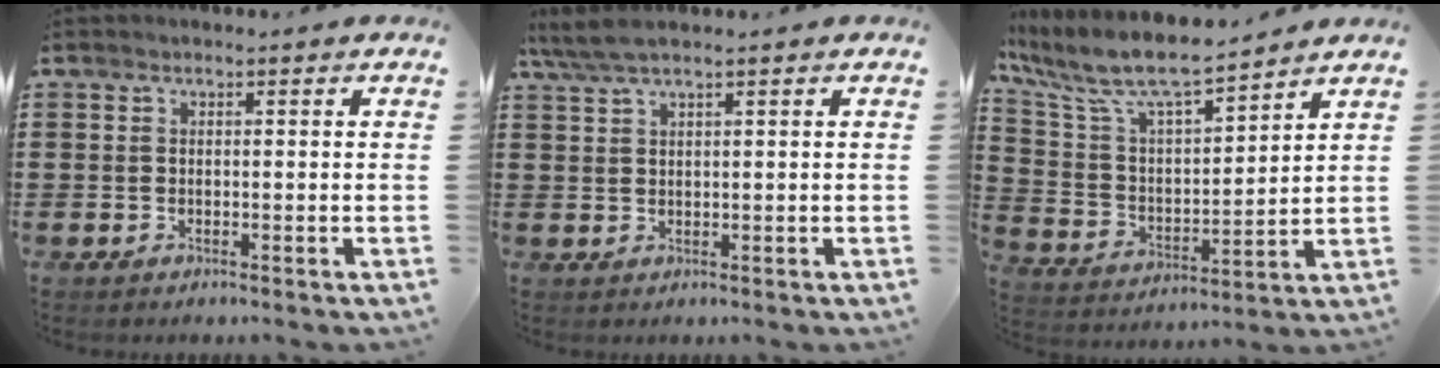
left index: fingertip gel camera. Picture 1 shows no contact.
{"total": 3.5, "force": [2.3, 0.2, 2.5], "torque": [-0.053, 0.004, 0.043]}
{"total": 8.8, "force": [7.3, 1.7, 4.6], "torque": [-0.122, -0.044, 0.124]}